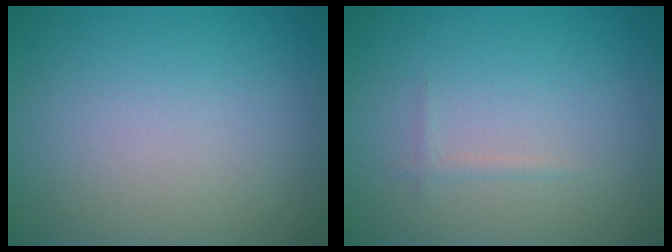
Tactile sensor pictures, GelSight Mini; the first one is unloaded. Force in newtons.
{"total": 0.5, "press": 0.5, "slide": 0.1}